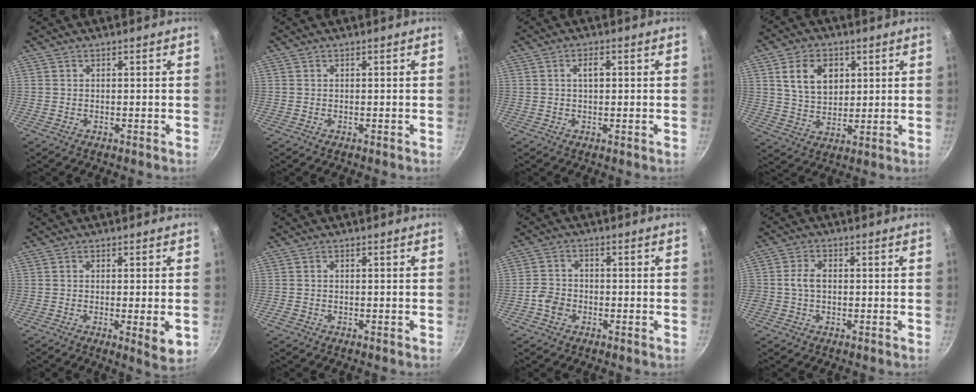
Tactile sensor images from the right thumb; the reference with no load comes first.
{"total": 0.0}
{"total": 2.5, "force": [0.4, 1.2, 2.2], "torque": [-0.035, 0.005, 0.003]}
{"total": 9.9, "force": [3.3, 7.1, 6.2], "torque": [-0.086, -0.011, 0.061]}
{"total": 5.2, "force": [-1.0, 1.0, 5.0], "torque": [-0.077, -0.012, -0.015]}
{"total": 1.0, "force": [-0.5, 0.7, 0.4], "torque": [-0.009, 0.003, -0.009]}
{"total": 4.0, "force": [-1.8, 3.1, 1.7], "torque": [-0.024, 0.020, -0.039]}
{"total": 3.6, "force": [-0.2, 2.5, 2.5], "torque": [-0.044, 0.012, -0.007]}